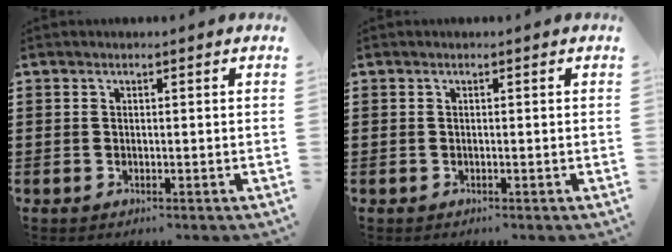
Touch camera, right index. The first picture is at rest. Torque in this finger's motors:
{"motor_torque": [-0.16, 0.16, -0.01, -0.01]}